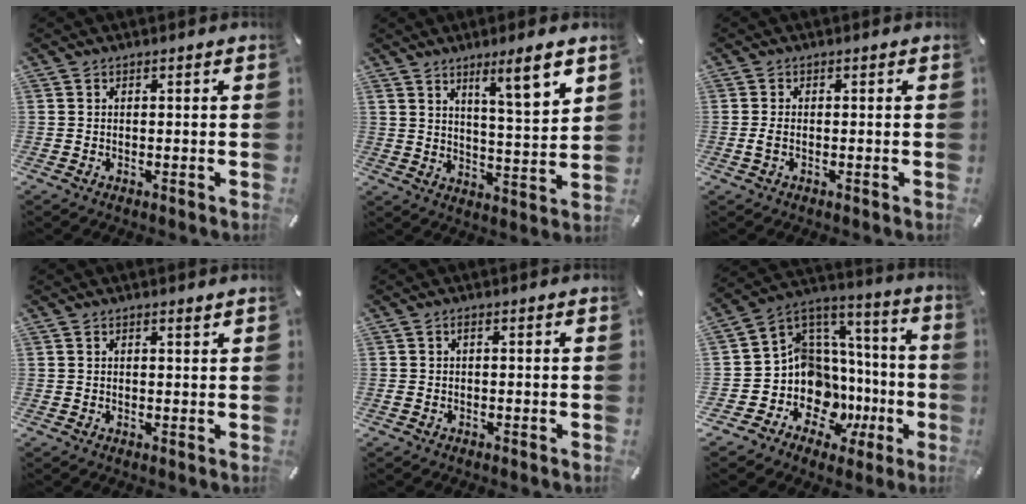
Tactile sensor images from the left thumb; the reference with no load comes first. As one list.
[{"total": 9.0, "force": [6.3, 1.4, 6.3], "torque": [-0.089, -0.042, 0.101]}, {"total": 1.7, "force": [-0.3, 0.7, 1.5], "torque": [-0.029, 0.001, -0.007]}, {"total": 0.9, "force": [0.7, 0.2, 0.5], "torque": [-0.009, 0.000, 0.012]}, {"total": 1.2, "force": [-0.2, 0.4, 1.1], "torque": [-0.021, 0.001, -0.004]}, {"total": 12.3, "force": [-4.4, 10.7, 4.3], "torque": [-0.095, -0.044, -0.061]}]